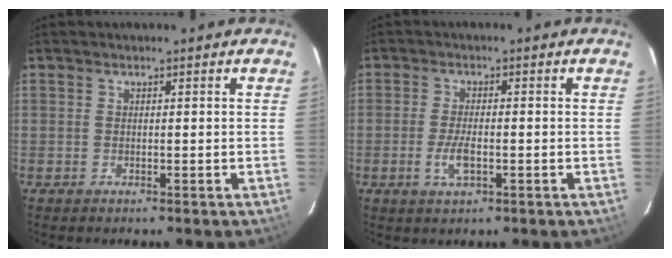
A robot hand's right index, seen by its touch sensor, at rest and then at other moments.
{"total": 4.4, "force": [-1.5, 1.5, 3.9], "torque": [-0.084, -0.005, -0.028]}